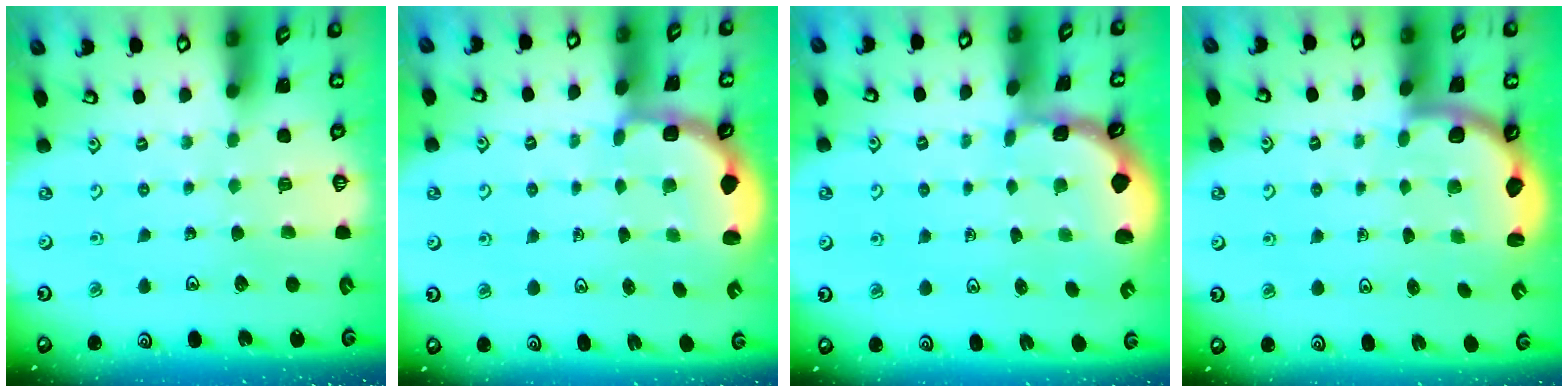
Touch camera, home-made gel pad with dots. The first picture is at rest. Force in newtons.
{"total": 2.8, "press": 2.3, "slide": 1.7}
{"total": 0.8, "press": 0.8, "slide": 0.2}
{"total": 2.6, "press": 2.6, "slide": 0.7}